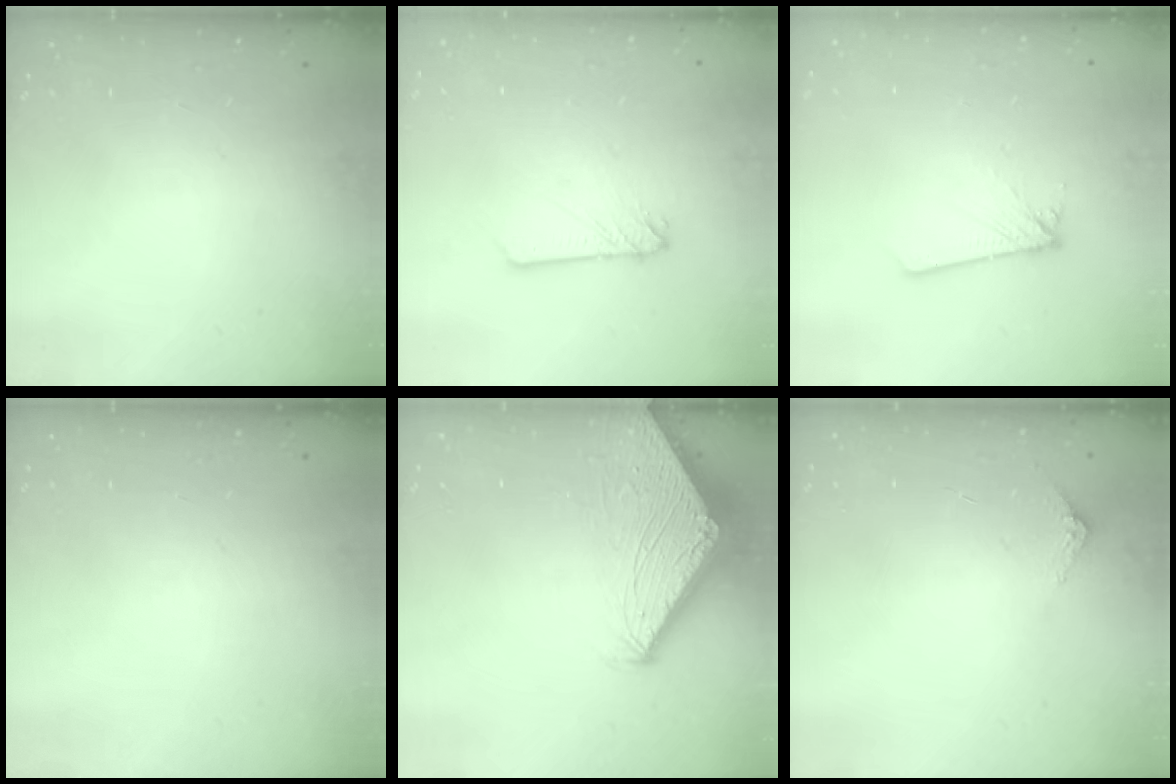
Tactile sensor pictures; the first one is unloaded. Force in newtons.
{"total": 3.2, "press": 3.2, "slide": 0.2}
{"total": 1.8, "press": 1.8, "slide": 0.1}
{"total": 0.0}
{"total": 4.7, "press": 4.7, "slide": 0.1}
{"total": 2.9, "press": 2.9, "slide": 0.2}